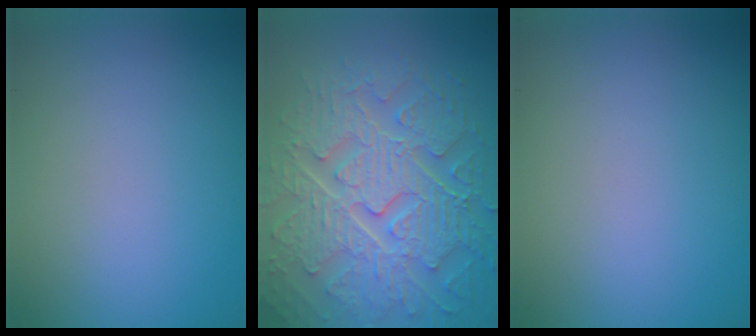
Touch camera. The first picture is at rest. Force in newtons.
{"total": 9.1, "press": 6.6, "slide": 6.2}
{"total": 0.0}